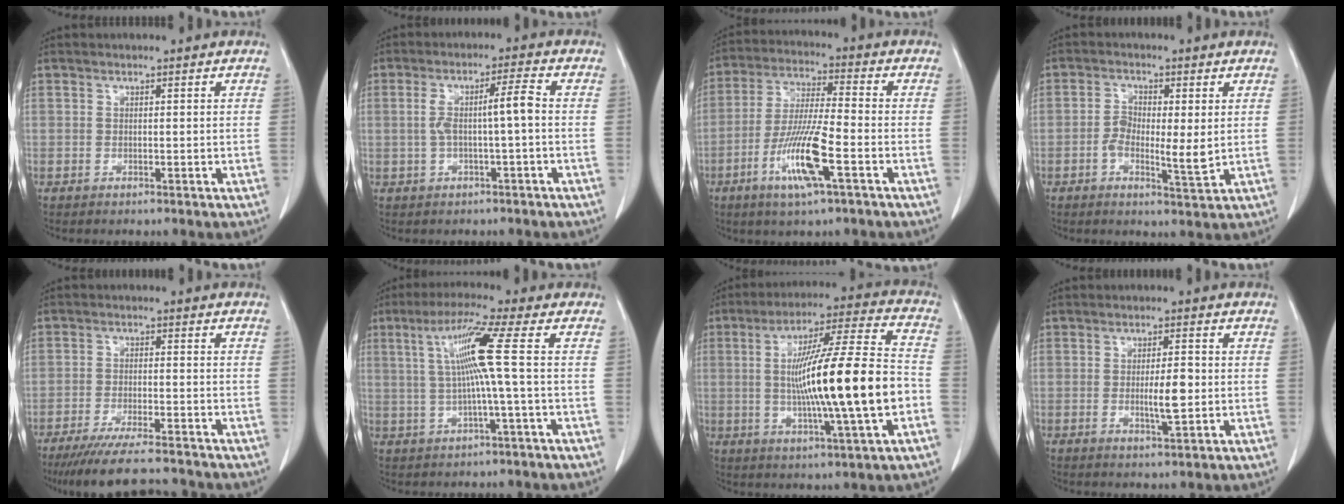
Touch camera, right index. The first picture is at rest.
{"total": 5.3, "force": [-0.3, 0.1, 5.2], "torque": [-0.100, 0.020, -0.002]}
{"total": 11.6, "force": [-4.8, 0.7, 10.6], "torque": [-0.210, -0.014, -0.093]}
{"total": 5.7, "force": [-0.4, 1.7, 5.4], "torque": [-0.098, -0.002, -0.010]}
{"total": 13.4, "force": [-12.0, 1.1, 5.8], "torque": [-0.093, -0.023, -0.180]}
{"total": 8.2, "force": [0.9, -1.8, 8.0], "torque": [-0.150, 0.015, 0.026]}
{"total": 20.0, "force": [-2.3, 0.7, 19.8], "torque": [-0.336, 0.007, -0.038]}
{"total": 4.2, "force": [-0.5, 0.8, 4.1], "torque": [-0.069, -0.001, -0.004]}